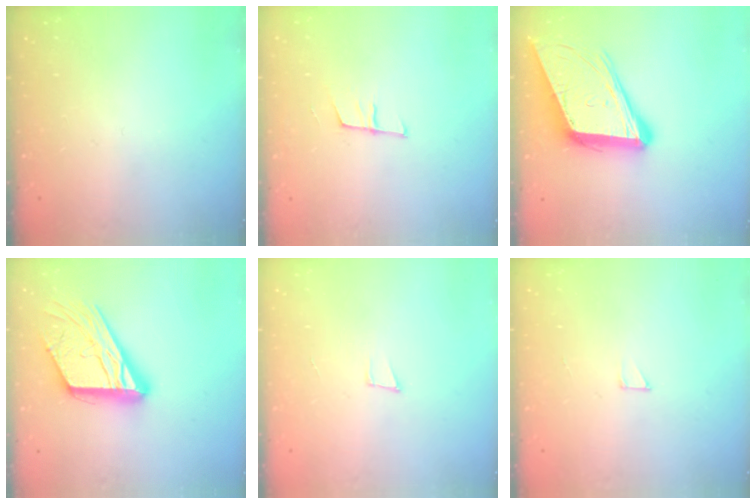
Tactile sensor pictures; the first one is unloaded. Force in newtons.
{"total": 6.0, "press": 5.4, "slide": 2.5}
{"total": 15.8, "press": 15.2, "slide": 4.2}
{"total": 19.7, "press": 19.6, "slide": 1.8}
{"total": 3.7, "press": 2.5, "slide": 2.6}
{"total": 2.0, "press": 2.0, "slide": 0.0}